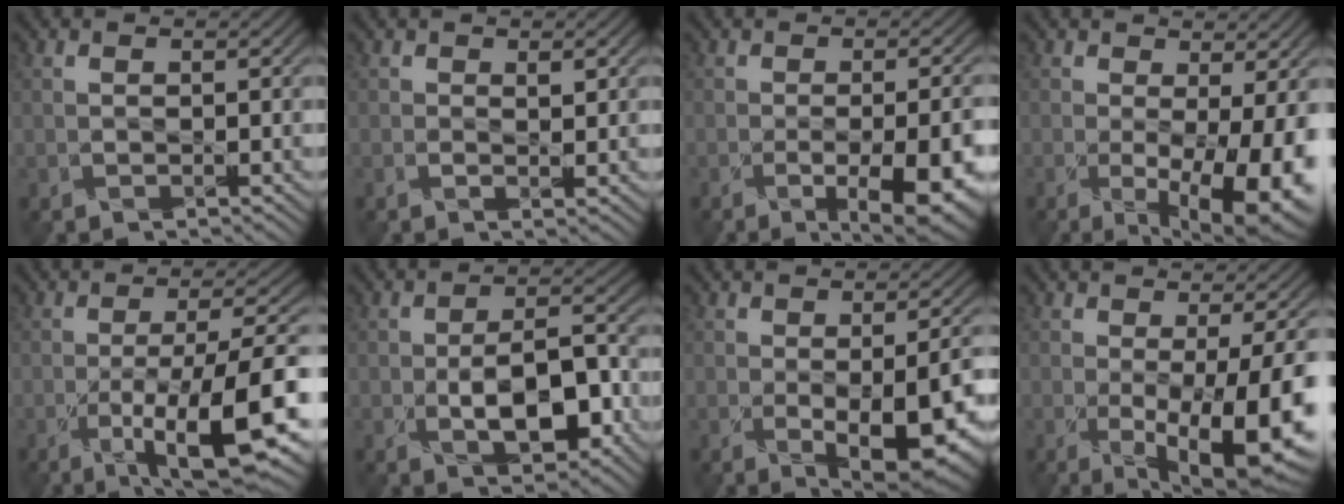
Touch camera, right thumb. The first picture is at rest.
{"total": 0.7, "force": [0.4, 0.4, 0.5], "torque": [-0.006, -0.004, 0.005]}
{"total": 10.2, "force": [-4.6, 3.9, 8.2], "torque": [-0.091, -0.012, -0.047]}
{"total": 10.6, "force": [-2.9, 4.2, 9.3], "torque": [-0.144, -0.036, -0.024]}
{"total": 13.0, "force": [-5.7, 3.0, 11.3], "torque": [-0.174, -0.002, -0.095]}
{"total": 7.8, "force": [-2.8, 3.8, 6.2], "torque": [-0.094, -0.001, -0.047]}
{"total": 10.7, "force": [-3.4, 5.2, 8.7], "torque": [-0.113, -0.037, -0.032]}
{"total": 11.9, "force": [-3.5, 3.9, 10.6], "torque": [-0.175, -0.040, -0.036]}